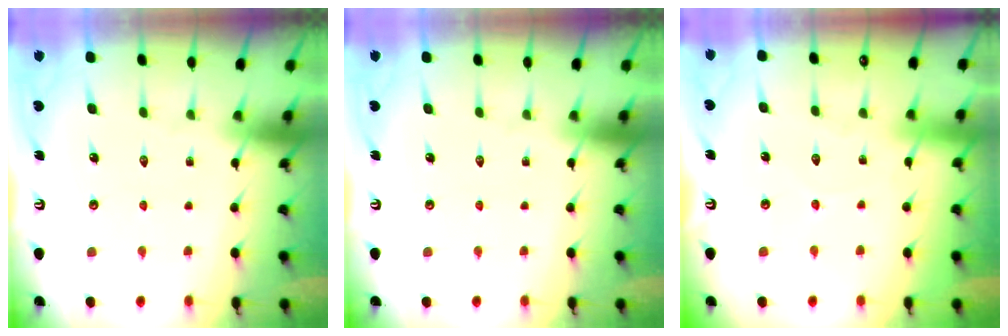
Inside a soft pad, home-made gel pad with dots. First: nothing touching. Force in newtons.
{"total": 0.0}
{"total": 2.6, "press": 2.6, "slide": 0.2}